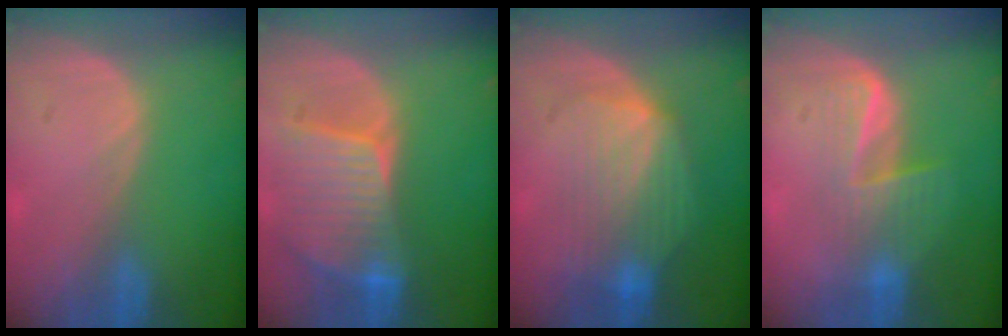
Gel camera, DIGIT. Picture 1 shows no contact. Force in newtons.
{"total": 9.2, "press": 8.1, "slide": 4.3}
{"total": 8.4, "press": 7.9, "slide": 2.8}
{"total": 5.8, "press": 5.5, "slide": 2.0}